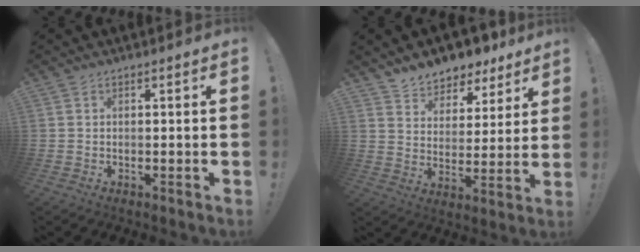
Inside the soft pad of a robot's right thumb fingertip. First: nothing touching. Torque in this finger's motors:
{"motor_torque": [0.00, 0.21, 0.28, 0.22, 0.00]}